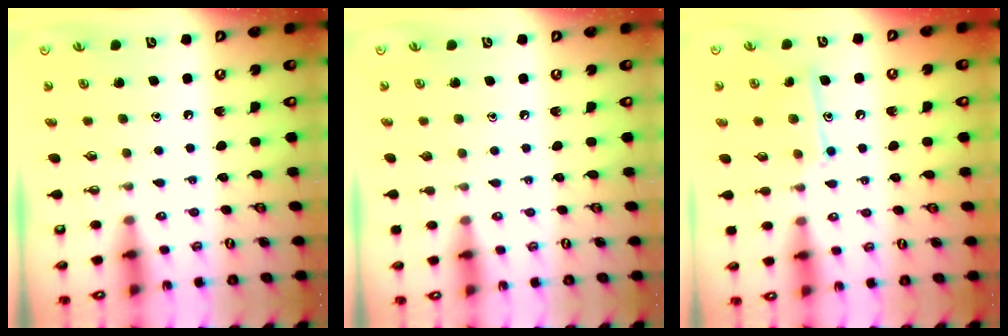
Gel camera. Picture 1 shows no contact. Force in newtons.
{"total": 0.0}
{"total": 10.1, "press": 10.1, "slide": 0.8}